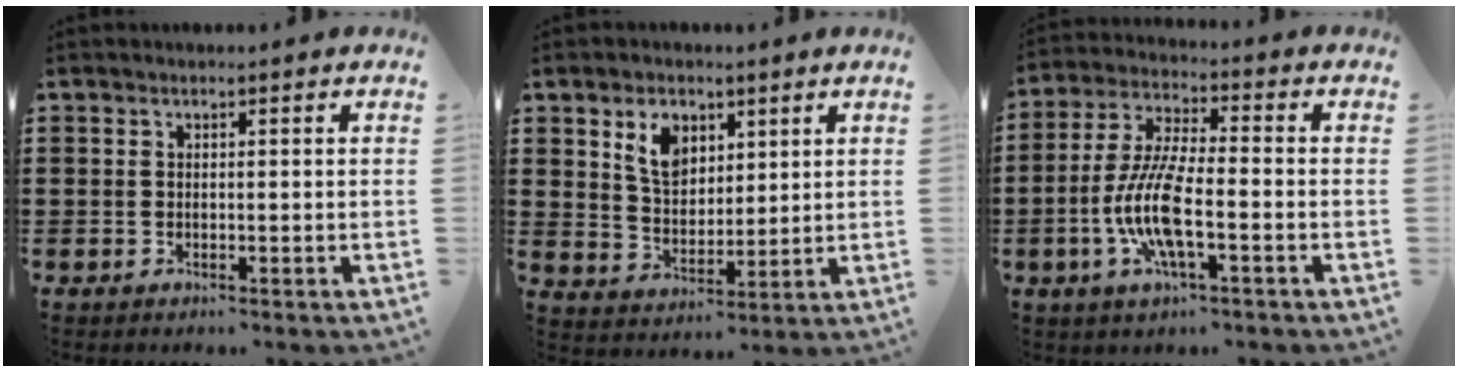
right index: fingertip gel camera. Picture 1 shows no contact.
{"total": 6.3, "force": [3.3, 4.2, 3.2], "torque": [-0.073, 0.011, 0.061]}
{"total": 9.6, "force": [-2.9, 2.3, 8.8], "torque": [-0.200, -0.017, -0.060]}